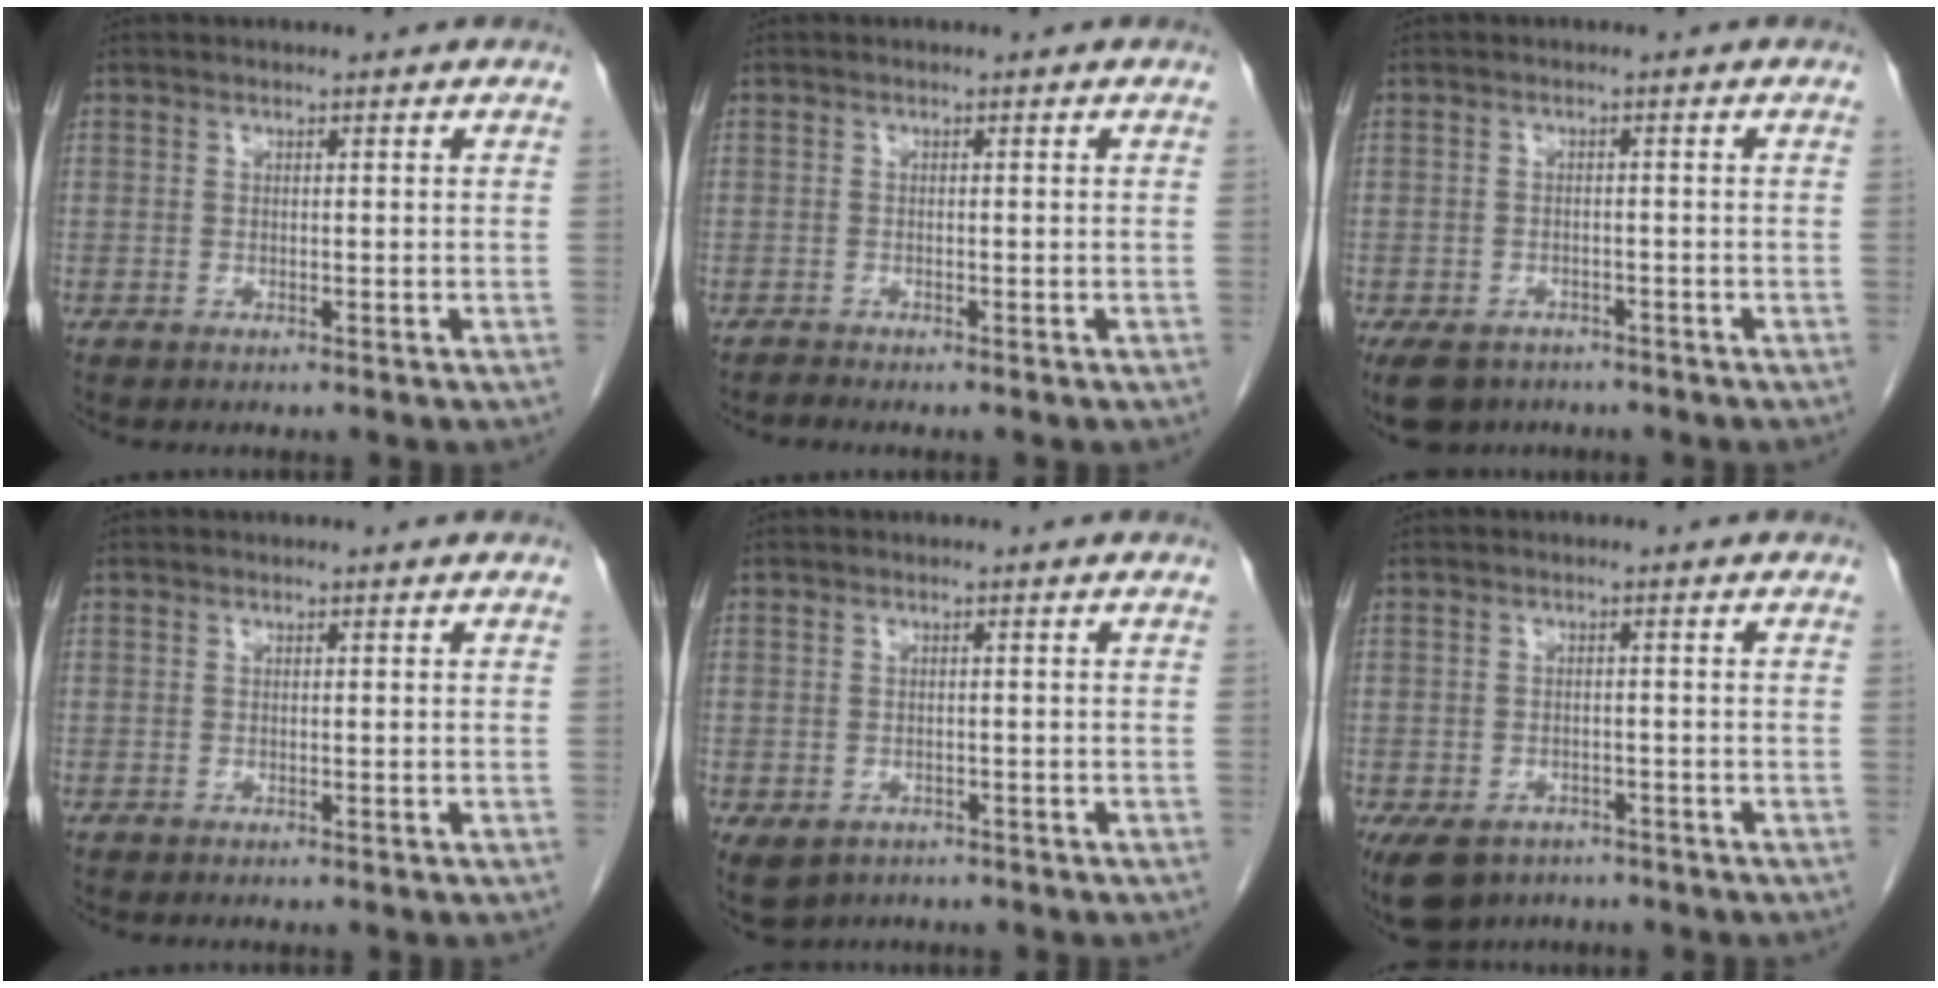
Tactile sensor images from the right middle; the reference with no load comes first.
{"total": 0.5, "force": [-0.5, -0.2, -0.1], "torque": [-0.003, -0.005, -0.009]}
{"total": 6.5, "force": [-5.0, 3.8, 2.0], "torque": [-0.036, -0.004, -0.076]}
{"total": 0.0}
{"total": 5.5, "force": [-3.3, 3.9, 2.0], "torque": [-0.040, -0.003, -0.043]}
{"total": 7.4, "force": [-5.2, 4.7, 2.4], "torque": [-0.047, -0.001, -0.075]}